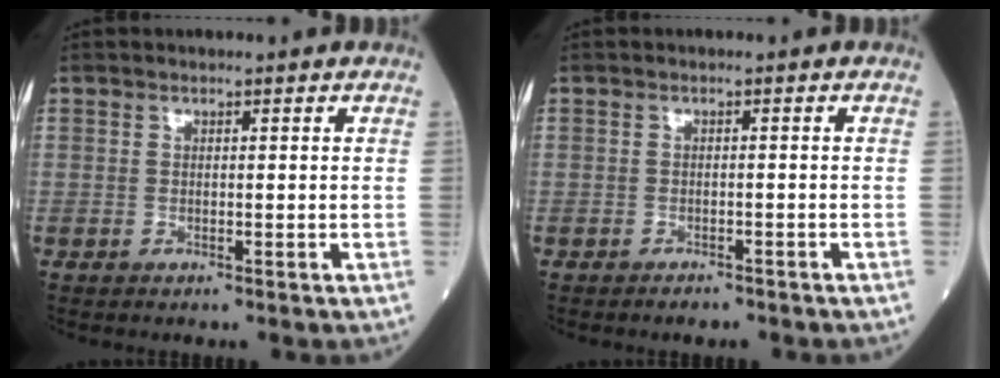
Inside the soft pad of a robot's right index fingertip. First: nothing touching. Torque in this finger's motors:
{"motor_torque": [0.01, -0.10, -0.02, 0.00]}